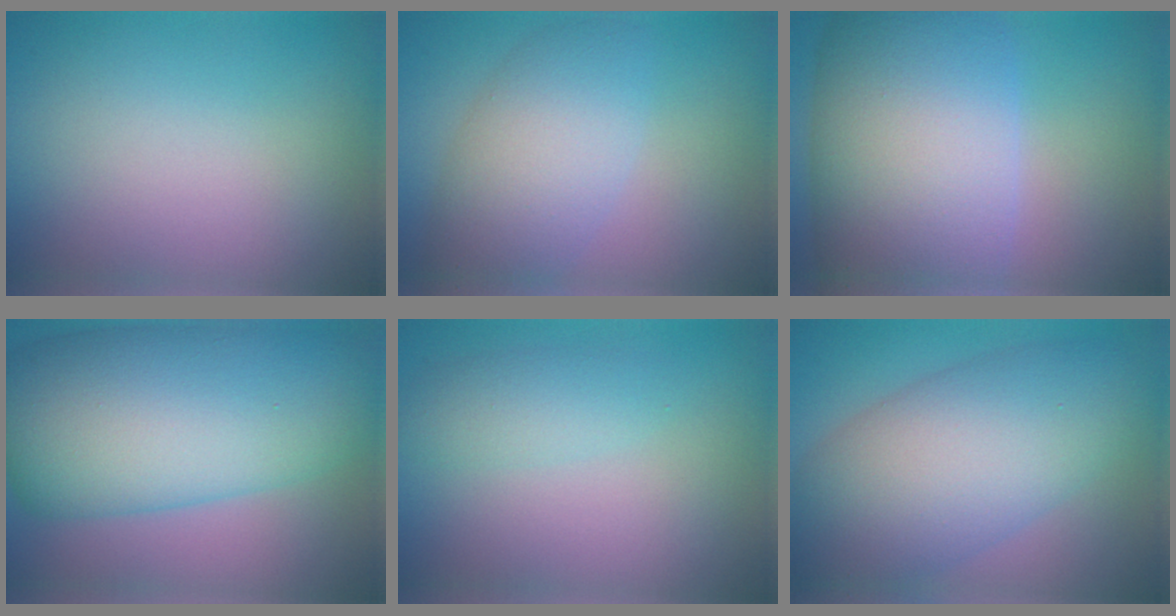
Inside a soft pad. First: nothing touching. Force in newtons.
{"total": 6.1, "press": 6.1, "slide": 0.1}
{"total": 14.2, "press": 14.2, "slide": 0.6}
{"total": 14.1, "press": 14.1, "slide": 0.1}
{"total": 2.1, "press": 2.1, "slide": 0.1}
{"total": 10.7, "press": 10.7, "slide": 0.2}